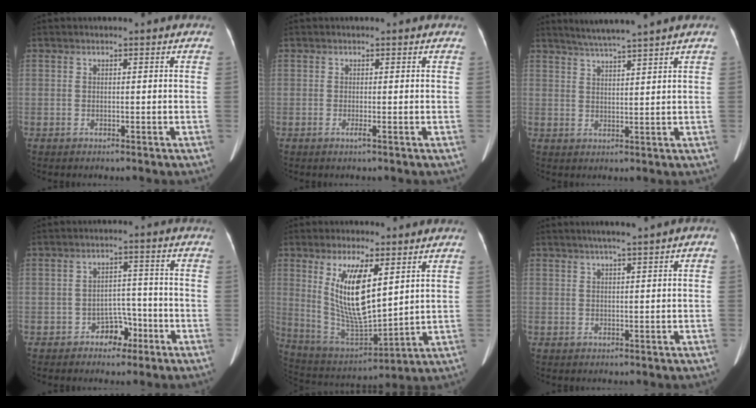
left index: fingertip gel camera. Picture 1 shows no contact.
{"total": 0.6, "force": [-0.2, -0.2, 0.5], "torque": [-0.007, 0.000, -0.003]}
{"total": 6.0, "force": [5.1, -1.5, 2.7], "torque": [-0.048, 0.010, 0.089]}
{"total": 3.9, "force": [-2.5, 2.6, 1.6], "torque": [-0.021, 0.016, -0.036]}
{"total": 12.6, "force": [4.4, 3.2, 11.3], "torque": [-0.226, -0.013, 0.095]}
{"total": 2.8, "force": [1.3, 0.0, 2.5], "torque": [-0.039, 0.013, 0.023]}